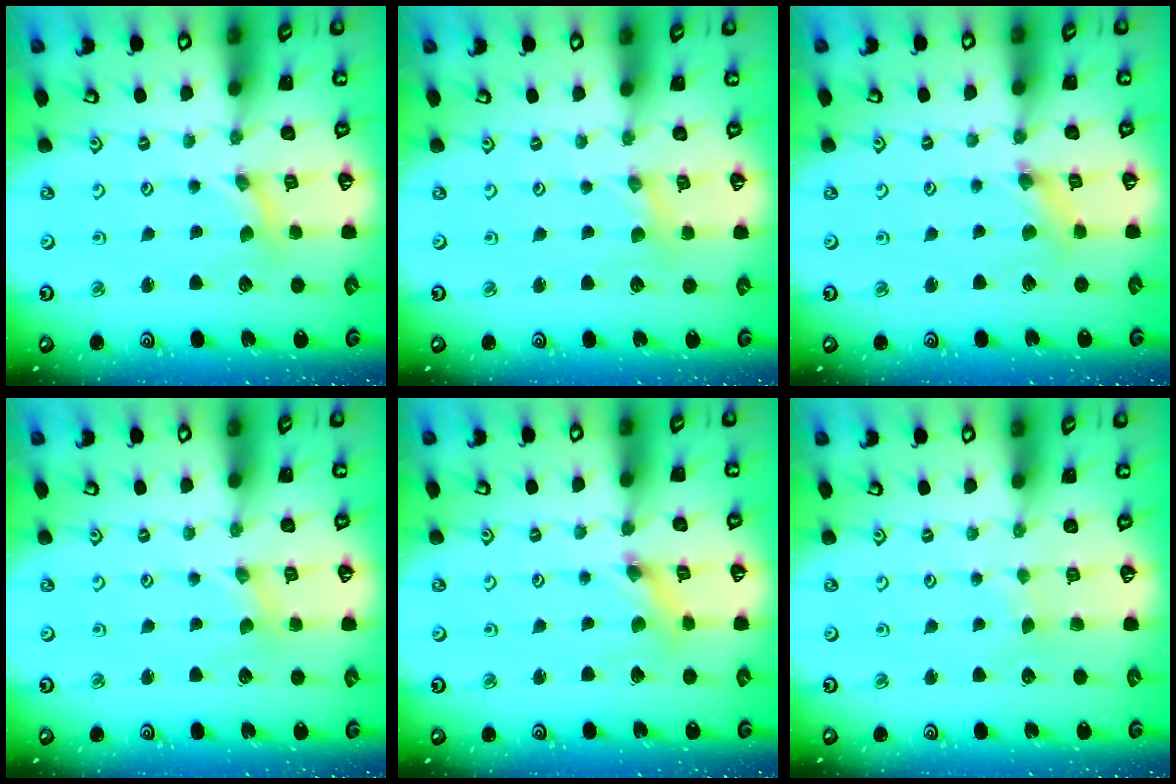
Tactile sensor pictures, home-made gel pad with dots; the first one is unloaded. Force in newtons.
{"total": 0.6, "press": 0.5, "slide": 0.1}
{"total": 2.9, "press": 2.9, "slide": 0.3}
{"total": 0.0}
{"total": 2.5, "press": 2.5, "slide": 0.1}
{"total": 1.2, "press": 1.2, "slide": 0.2}